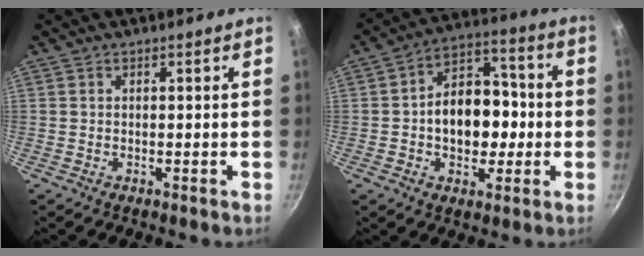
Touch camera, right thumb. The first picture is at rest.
{"total": 13.9, "force": [-0.9, 9.4, 10.2], "torque": [-0.112, 0.033, -0.018]}